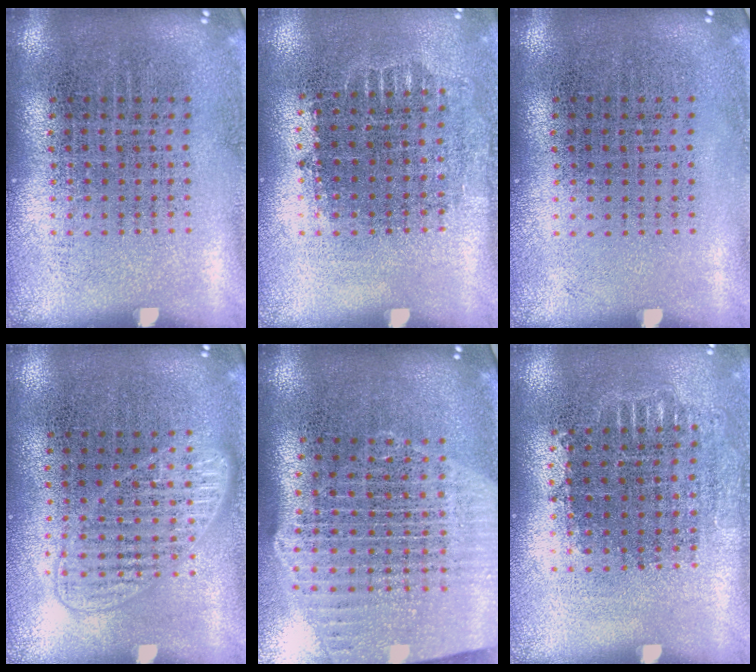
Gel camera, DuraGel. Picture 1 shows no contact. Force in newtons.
{"total": 0.7, "press": 0.7, "slide": 0.2}
{"total": 0.0}
{"total": 1.2, "press": 1.2, "slide": 0.2}
{"total": 2.7, "press": 2.3, "slide": 1.4}
{"total": 0.7, "press": 0.7, "slide": 0.4}